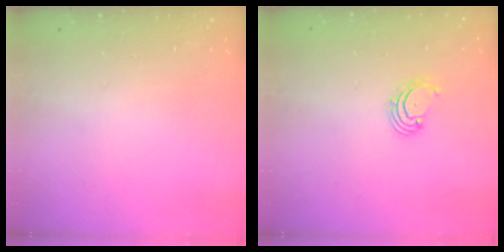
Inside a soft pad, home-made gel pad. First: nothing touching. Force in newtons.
{"total": 2.0, "press": 1.9, "slide": 0.6}